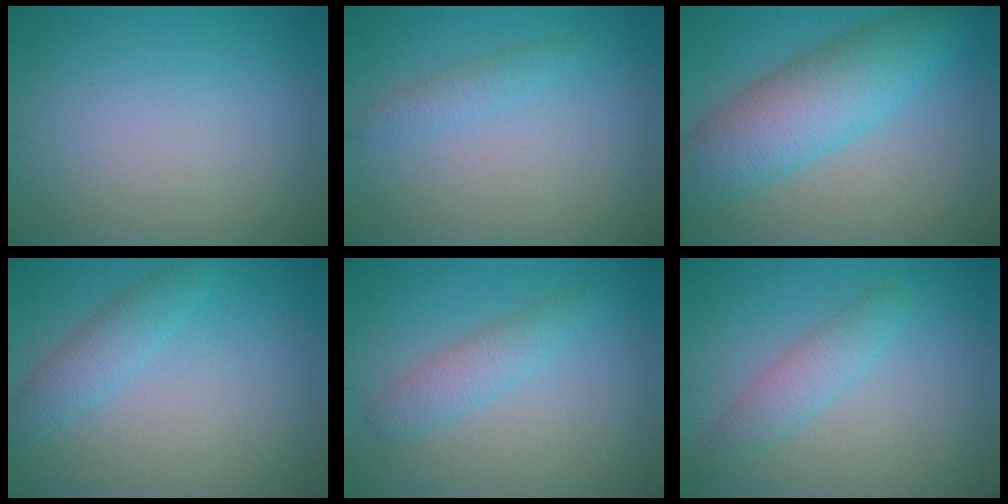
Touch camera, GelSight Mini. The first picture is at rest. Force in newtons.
{"total": 1.3, "press": 1.3, "slide": 0.1}
{"total": 7.7, "press": 7.7, "slide": 0.1}
{"total": 2.3, "press": 2.3, "slide": 0.2}
{"total": 2.3, "press": 2.3, "slide": 0.0}
{"total": 2.3, "press": 2.3, "slide": 0.1}